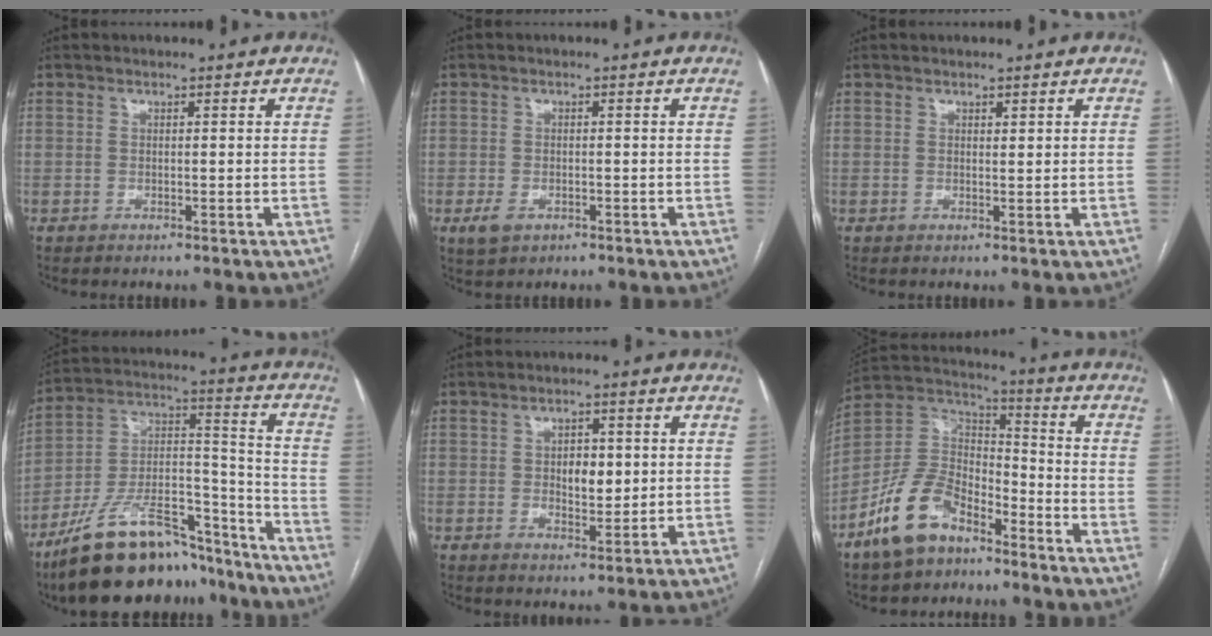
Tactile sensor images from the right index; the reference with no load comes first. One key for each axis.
{"total": 2.9, "fx": -1.4, "fy": 1.8, "fz": 1.7, "tx": -0.037, "ty": -0.002, "tz": -0.015}
{"total": 0.6, "fx": 0.4, "fy": 0.2, "fz": 0.4, "tx": -0.006, "ty": -0.004, "tz": 0.006}
{"total": 22.4, "fx": -18.0, "fy": 7.3, "fz": 11.1, "tx": -0.187, "ty": 0.036, "tz": -0.307}
{"total": 5.0, "fx": 0.4, "fy": 2.7, "fz": 4.2, "tx": -0.060, "ty": 0.003, "tz": 0.013}
{"total": 13.1, "fx": -8.7, "fy": 6.6, "fz": 7.2, "tx": -0.159, "ty": 0.022, "tz": -0.171}